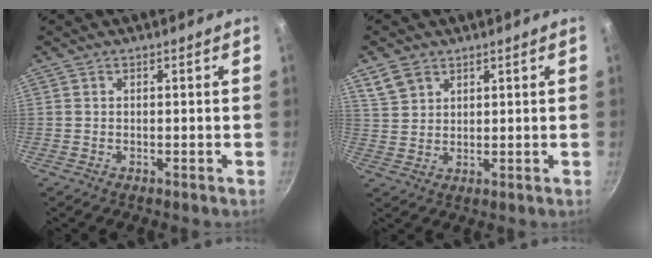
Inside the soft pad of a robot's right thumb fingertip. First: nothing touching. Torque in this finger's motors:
{"motor_torque": [-0.35, 0.51, 0.01, 0.00, -0.01]}